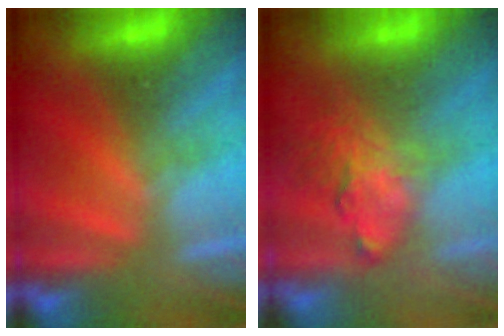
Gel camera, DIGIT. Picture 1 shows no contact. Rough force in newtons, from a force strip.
{"total": 3.6}